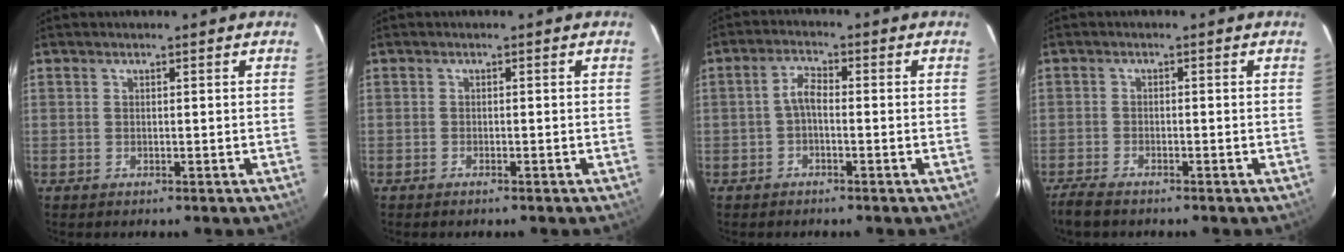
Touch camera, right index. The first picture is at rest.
{"total": 0.9, "force": [-0.7, 0.2, 0.4], "torque": [-0.010, 0.001, -0.016]}
{"total": 2.6, "force": [-0.9, 1.0, 2.2], "torque": [-0.048, 0.011, -0.020]}
{"total": 4.3, "force": [-3.6, 0.9, 2.1], "torque": [-0.061, -0.013, -0.073]}